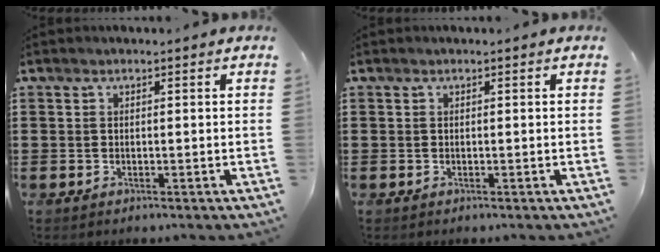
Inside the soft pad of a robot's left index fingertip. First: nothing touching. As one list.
[{"total": 0.0}]